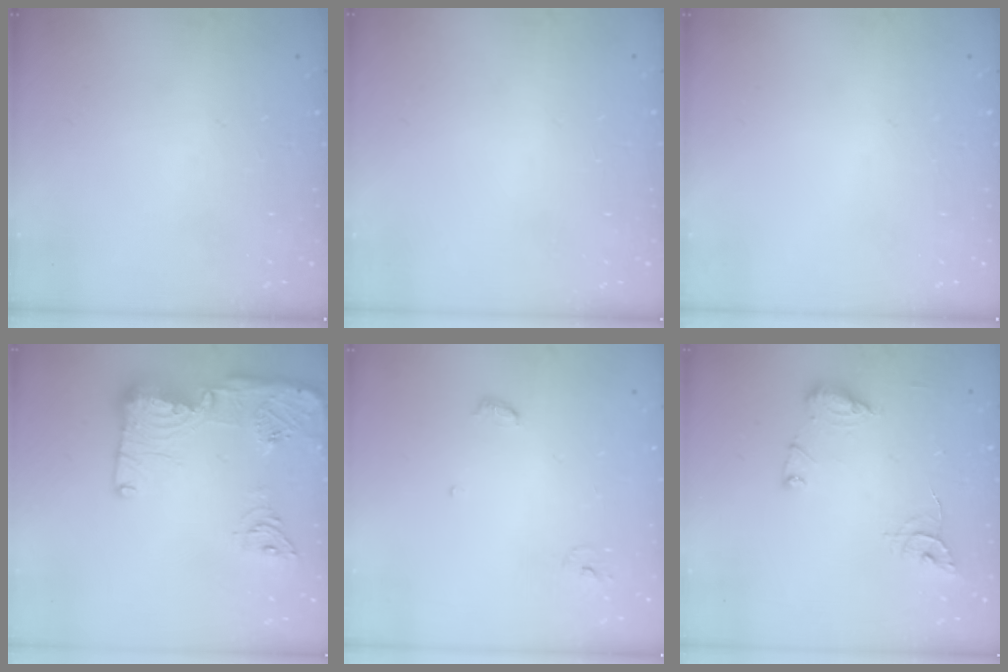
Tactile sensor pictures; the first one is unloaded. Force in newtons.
{"total": 0.8, "press": 0.8, "slide": 0.1}
{"total": 0.0}
{"total": 18.5, "press": 18.4, "slide": 2.0}
{"total": 3.8, "press": 3.8, "slide": 0.3}
{"total": 10.8, "press": 10.8, "slide": 0.5}